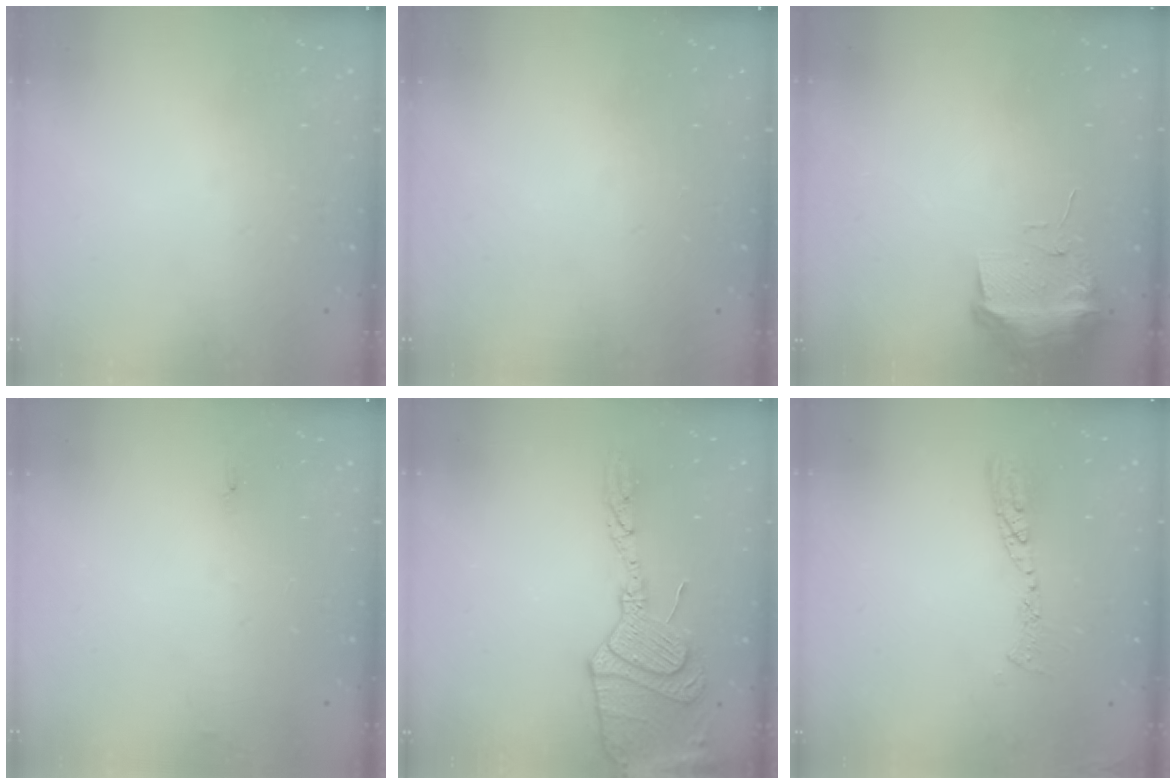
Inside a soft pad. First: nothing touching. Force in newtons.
{"total": 0.0}
{"total": 9.2, "press": 9.2, "slide": 1.1}
{"total": 4.8, "press": 4.6, "slide": 1.4}
{"total": 17.9, "press": 17.8, "slide": 1.4}
{"total": 9.2, "press": 9.1, "slide": 0.7}